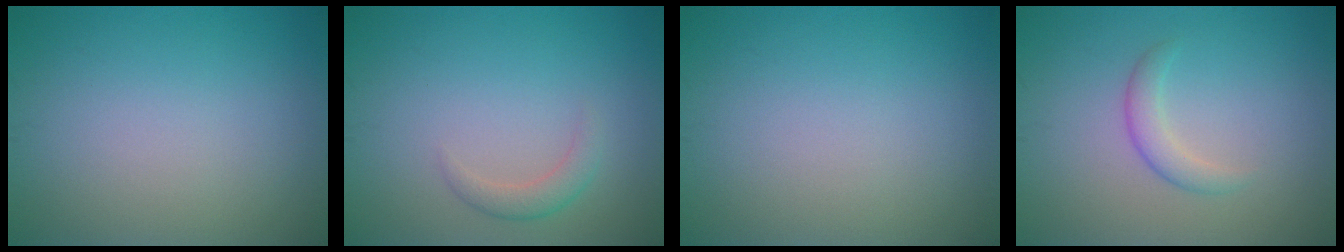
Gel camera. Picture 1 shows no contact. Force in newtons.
{"total": 1.6, "press": 1.6, "slide": 0.1}
{"total": 0.0}
{"total": 1.8, "press": 1.8, "slide": 0.1}